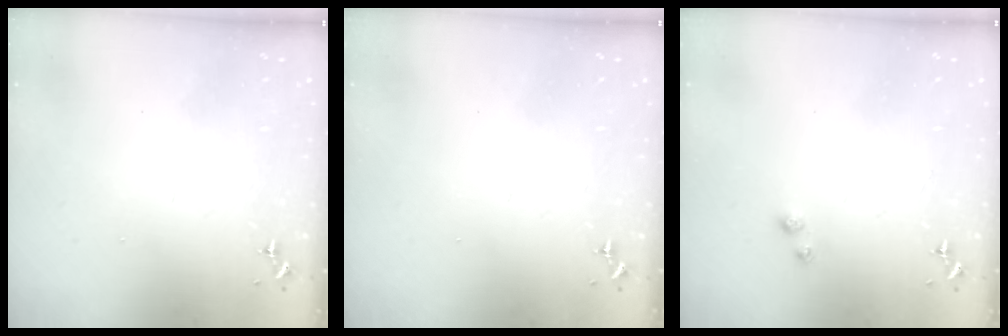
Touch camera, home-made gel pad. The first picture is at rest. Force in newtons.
{"total": 0.0}
{"total": 3.1, "press": 3.1, "slide": 0.3}